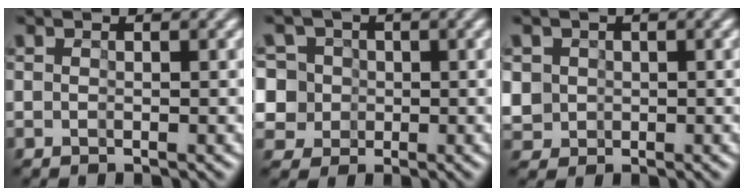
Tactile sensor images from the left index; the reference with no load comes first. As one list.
[{"total": 7.3, "force": [0.5, 7.0, 2.2], "torque": [-0.082, 0.029, 0.003]}, {"total": 4.0, "force": [0.2, 3.8, 1.2], "torque": [-0.050, 0.023, 0.009]}]